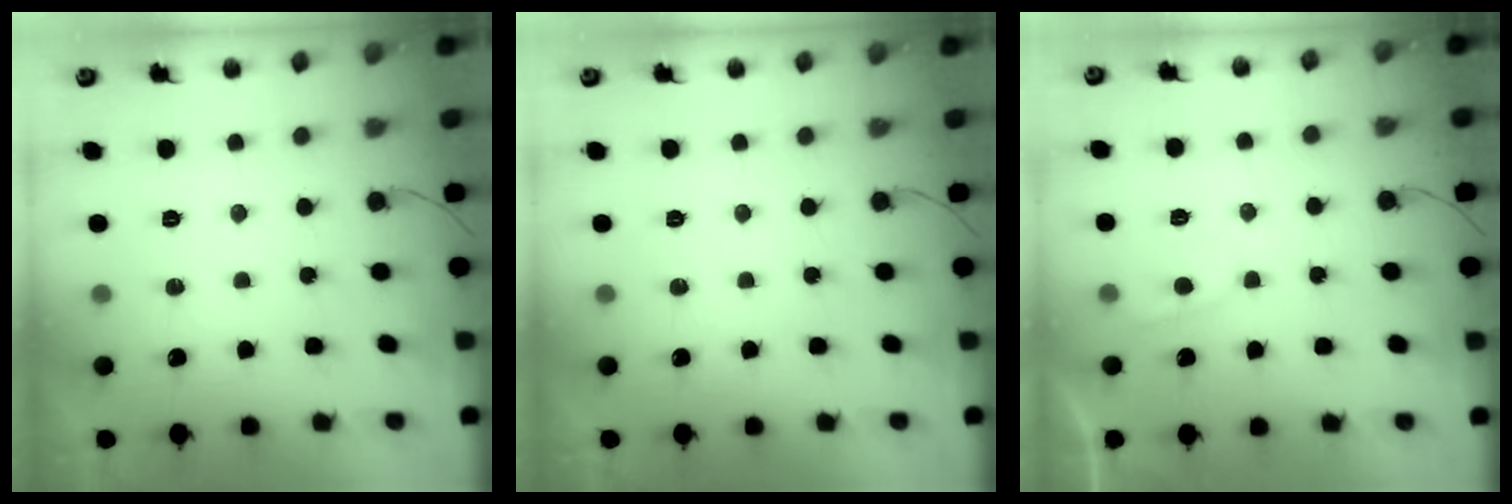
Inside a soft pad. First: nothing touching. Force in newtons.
{"total": 0.0}
{"total": 2.9, "press": 2.9, "slide": 0.4}